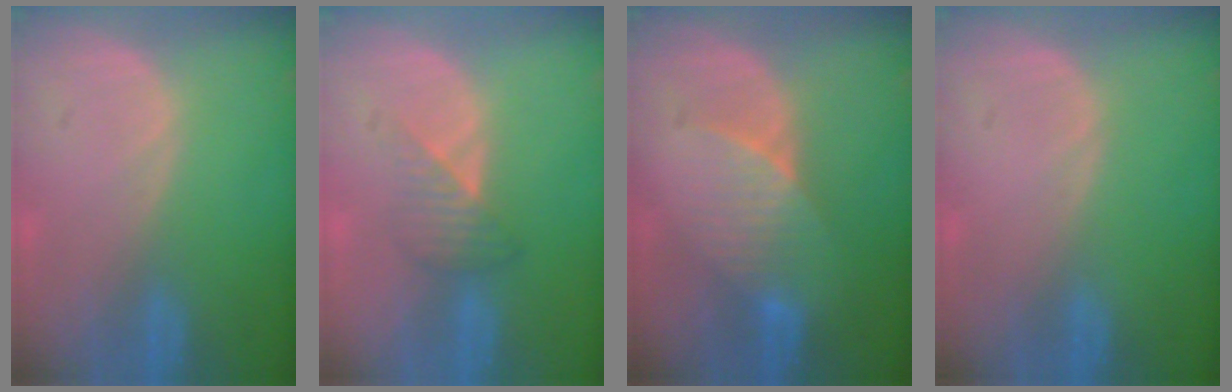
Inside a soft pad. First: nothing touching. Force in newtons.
{"total": 3.4, "press": 3.1, "slide": 1.4}
{"total": 5.2, "press": 5.1, "slide": 1.3}
{"total": 0.0}